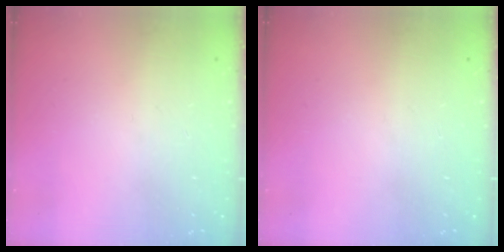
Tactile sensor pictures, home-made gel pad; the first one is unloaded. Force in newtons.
{"total": 0.0}